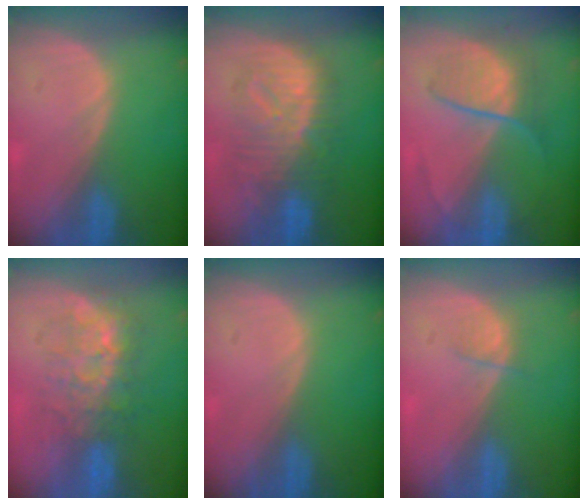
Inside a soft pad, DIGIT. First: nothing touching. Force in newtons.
{"total": 9.8, "press": 9.8, "slide": 0.6}
{"total": 6.3, "press": 6.3, "slide": 0.7}
{"total": 7.7, "press": 7.5, "slide": 1.6}
{"total": 0.0}
{"total": 1.9, "press": 1.7, "slide": 0.8}